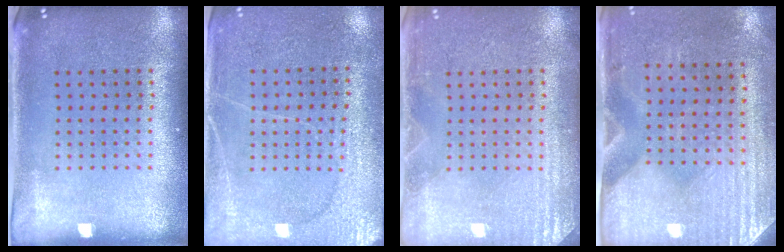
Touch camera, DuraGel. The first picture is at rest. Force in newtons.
{"total": 2.8, "press": 2.7, "slide": 0.8}
{"total": 2.7, "press": 2.7, "slide": 0.3}
{"total": 3.0, "press": 2.6, "slide": 1.5}